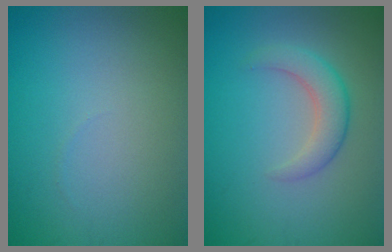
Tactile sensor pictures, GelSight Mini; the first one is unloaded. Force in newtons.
{"total": 3.1, "press": 3.1, "slide": 0.3}